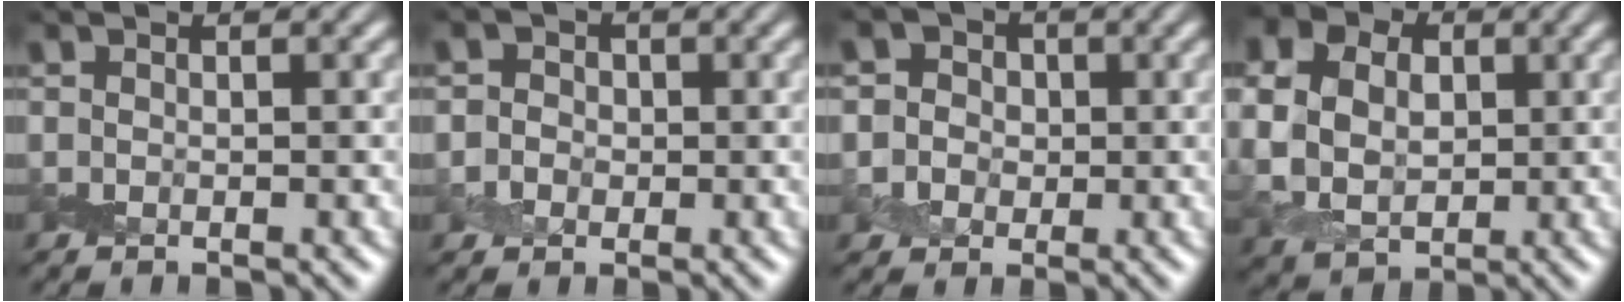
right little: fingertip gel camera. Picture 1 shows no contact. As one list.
[{"total": 2.6, "force": [0.1, 2.5, 0.9], "torque": [0.008, 0.009, -0.016]}, {"total": 4.7, "force": [0.9, 4.3, 1.7], "torque": [-0.008, 0.021, -0.006]}, {"total": 11.1, "force": [2.9, 8.7, 6.2], "torque": [-0.124, 0.026, 0.042]}]